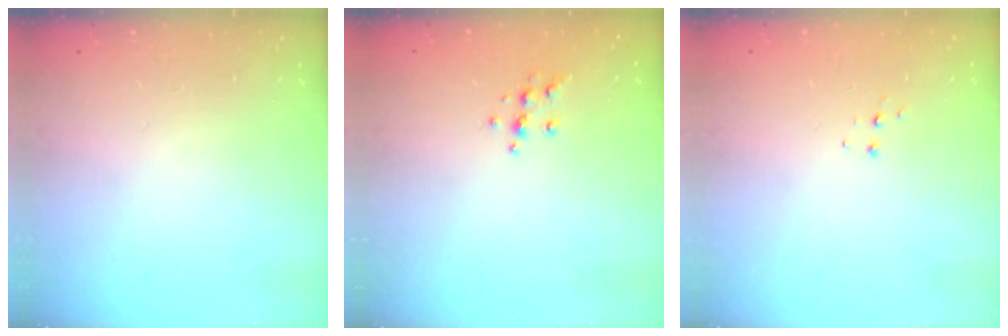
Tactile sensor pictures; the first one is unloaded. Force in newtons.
{"total": 5.7, "press": 5.6, "slide": 1.1}
{"total": 4.5, "press": 4.5, "slide": 0.4}